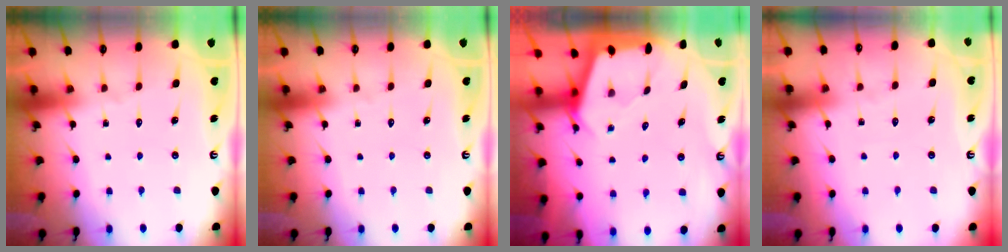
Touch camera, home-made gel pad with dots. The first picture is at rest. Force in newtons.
{"total": 0.0}
{"total": 2.5, "press": 2.5, "slide": 0.3}
{"total": 1.7, "press": 1.7, "slide": 0.4}